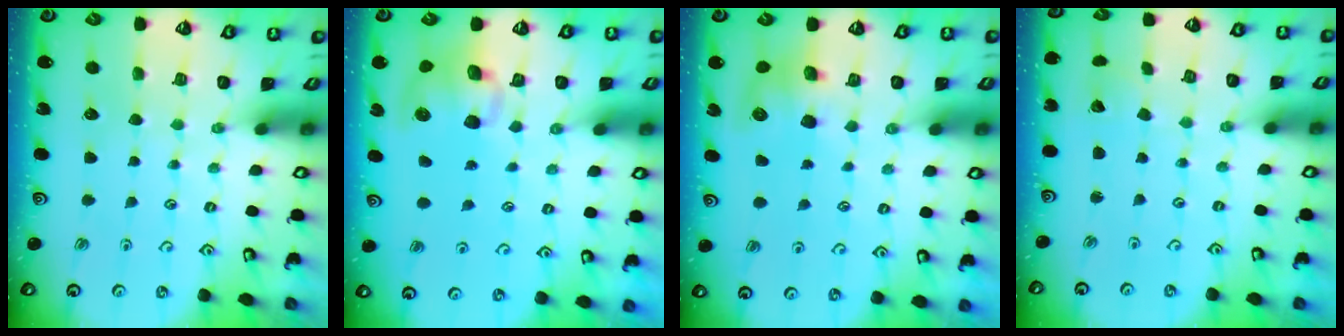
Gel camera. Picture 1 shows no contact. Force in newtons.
{"total": 10.2, "press": 10.1, "slide": 1.5}
{"total": 8.2, "press": 8.2, "slide": 0.8}
{"total": 1.9, "press": 1.9, "slide": 0.0}